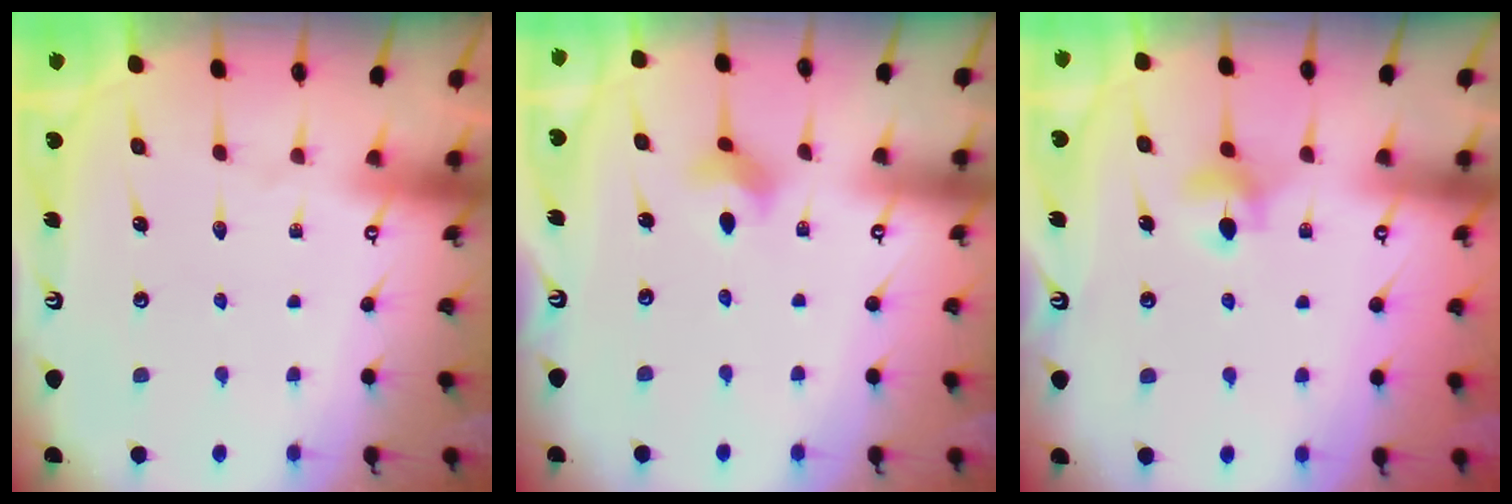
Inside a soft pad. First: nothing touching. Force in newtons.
{"total": 3.0, "press": 3.0, "slide": 0.5}
{"total": 6.5, "press": 6.4, "slide": 0.7}